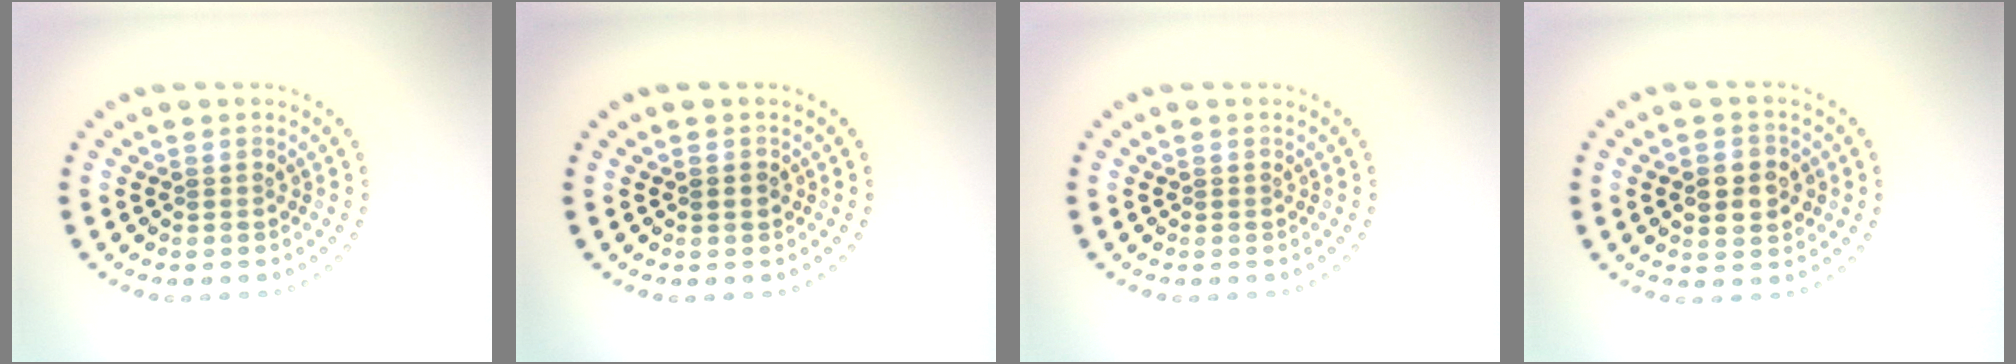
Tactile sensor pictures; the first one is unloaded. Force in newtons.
{"total": 1.0, "press": 0.9, "slide": 0.2}
{"total": 0.0}
{"total": 3.1, "press": 3.1, "slide": 0.3}